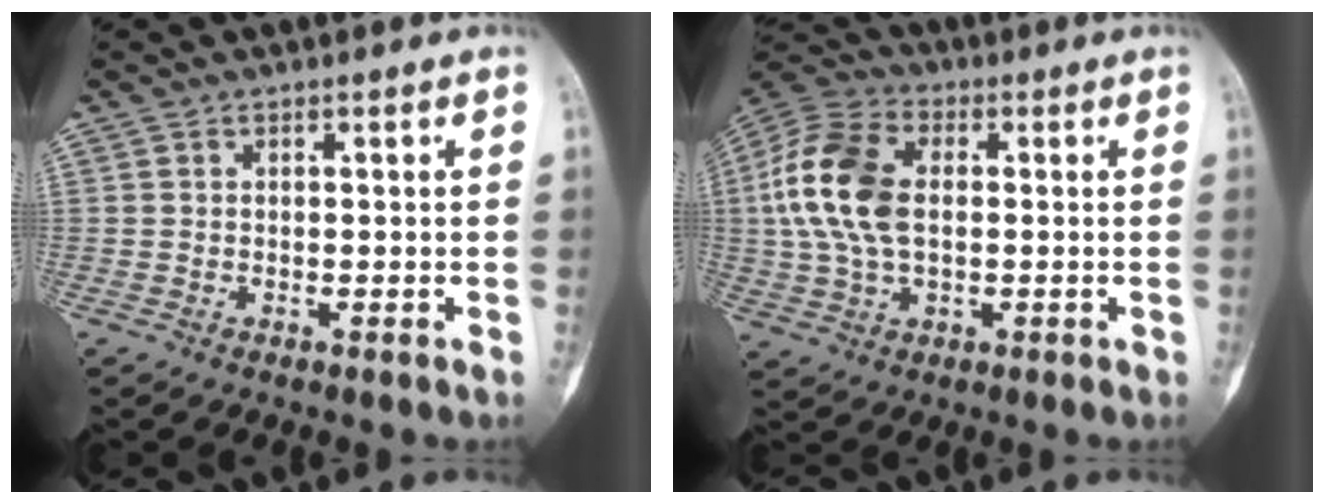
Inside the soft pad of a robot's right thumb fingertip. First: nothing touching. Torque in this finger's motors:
{"motor_torque": [0.89, 0.76, 0.63, -0.87, 0.17]}